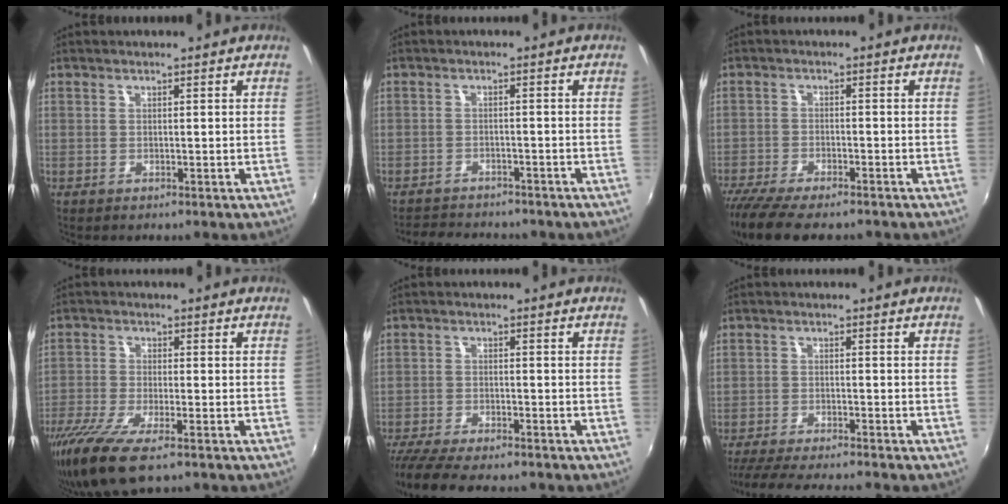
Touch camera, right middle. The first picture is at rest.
{"total": 8.2, "force": [-7.3, 2.6, 2.5], "torque": [-0.067, -0.005, -0.104]}
{"total": 11.7, "force": [-9.7, 2.6, 6.0], "torque": [-0.137, -0.041, -0.164]}
{"total": 10.4, "force": [-7.0, 2.4, 7.3], "torque": [-0.167, -0.038, -0.133]}
{"total": 11.6, "force": [-10.0, 2.1, 5.5], "torque": [-0.126, -0.037, -0.166]}
{"total": 10.9, "force": [-9.8, 0.3, 4.8], "torque": [-0.112, -0.017, -0.159]}